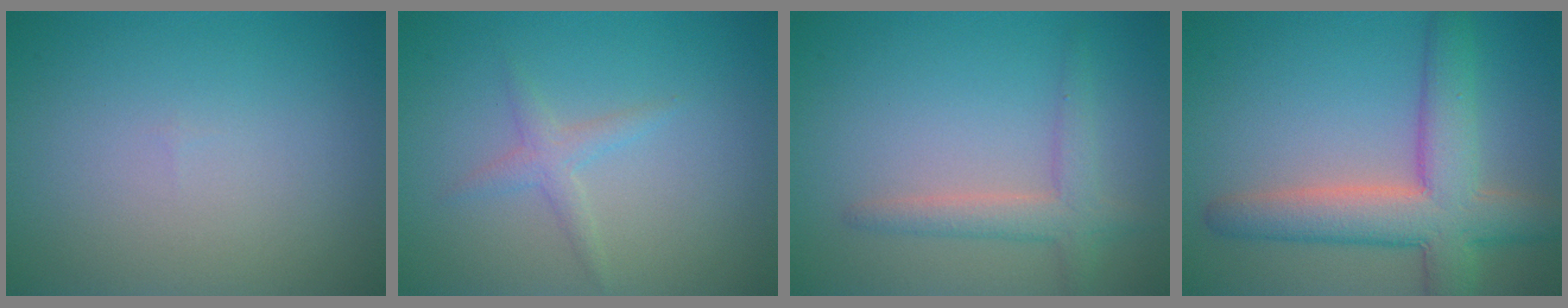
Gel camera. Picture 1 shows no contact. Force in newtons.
{"total": 1.5, "press": 1.5, "slide": 0.1}
{"total": 2.7, "press": 2.7, "slide": 0.2}
{"total": 7.4, "press": 7.4, "slide": 0.6}